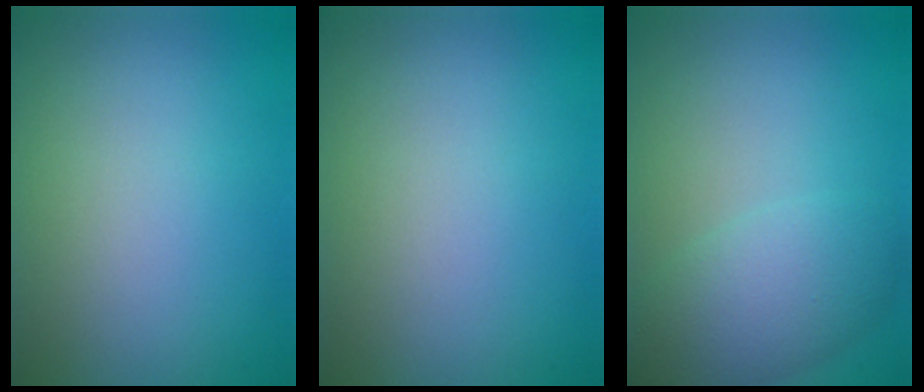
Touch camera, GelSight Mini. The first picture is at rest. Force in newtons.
{"total": 0.0}
{"total": 4.9, "press": 4.9, "slide": 0.1}